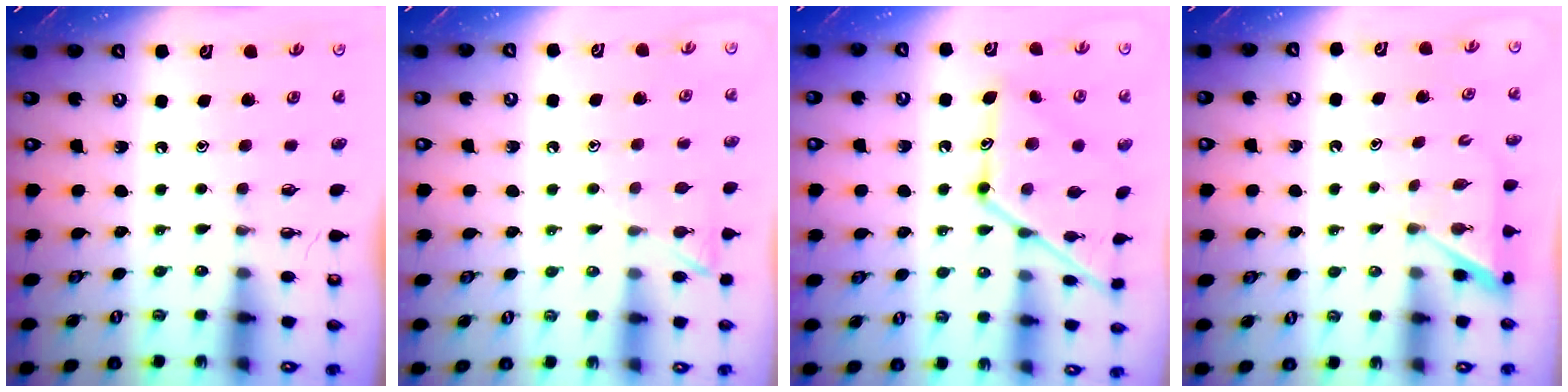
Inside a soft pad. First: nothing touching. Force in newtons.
{"total": 6.5, "press": 6.4, "slide": 0.7}
{"total": 15.0, "press": 15.0, "slide": 0.9}
{"total": 2.0, "press": 2.0, "slide": 0.3}